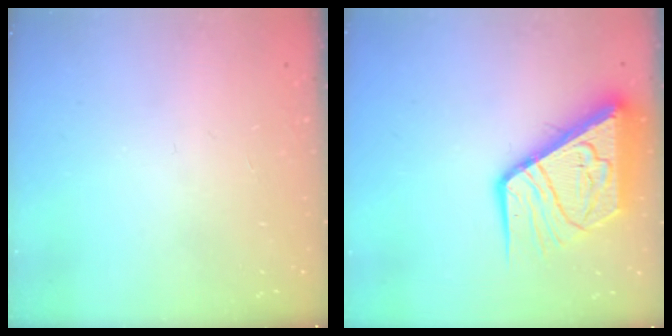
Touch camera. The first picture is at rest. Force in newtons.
{"total": 15.1, "press": 15.0, "slide": 1.7}